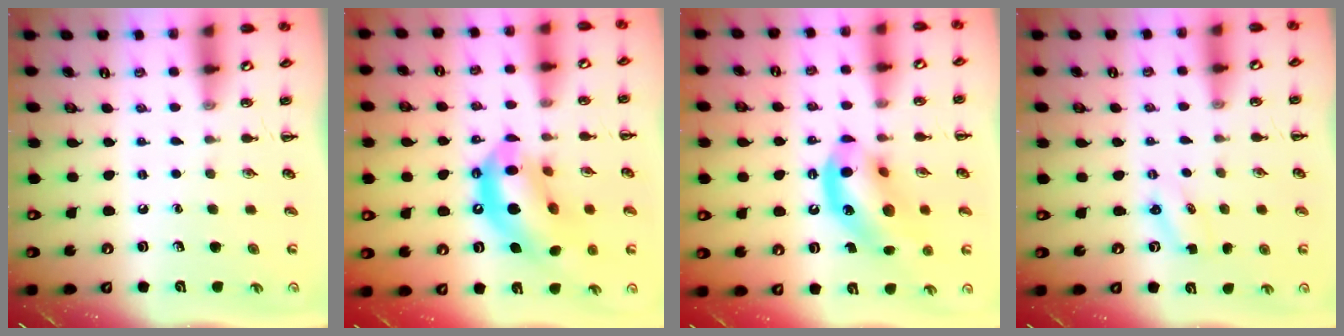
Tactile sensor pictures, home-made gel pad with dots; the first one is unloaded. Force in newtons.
{"total": 16.5, "press": 15.9, "slide": 4.3}
{"total": 13.9, "press": 13.5, "slide": 3.5}
{"total": 2.3, "press": 2.2, "slide": 0.7}